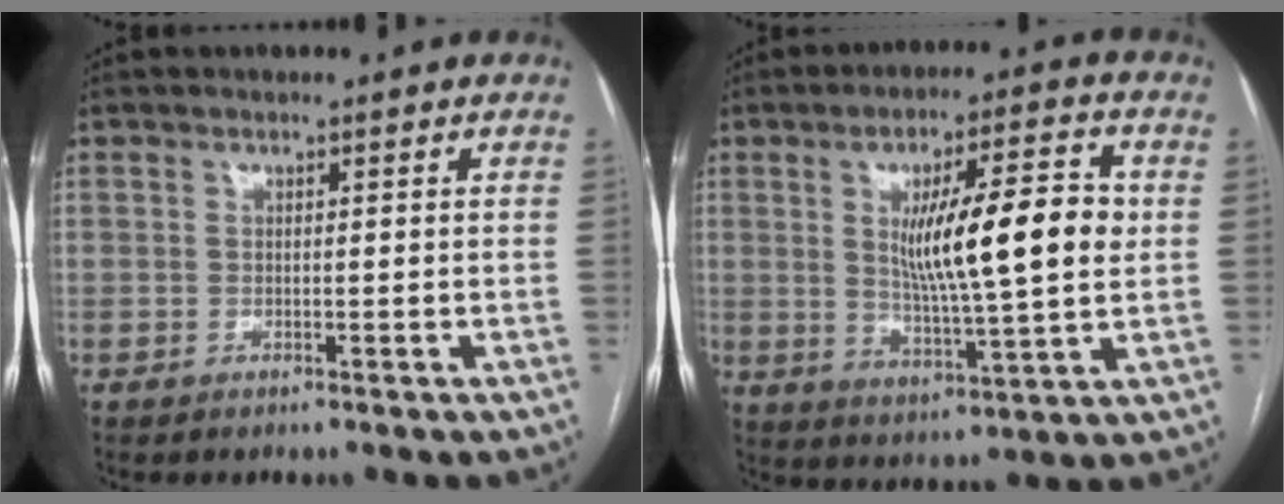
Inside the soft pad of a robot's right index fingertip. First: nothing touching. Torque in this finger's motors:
{"motor_torque": [1.22, 0.08, 0.93, 0.21]}